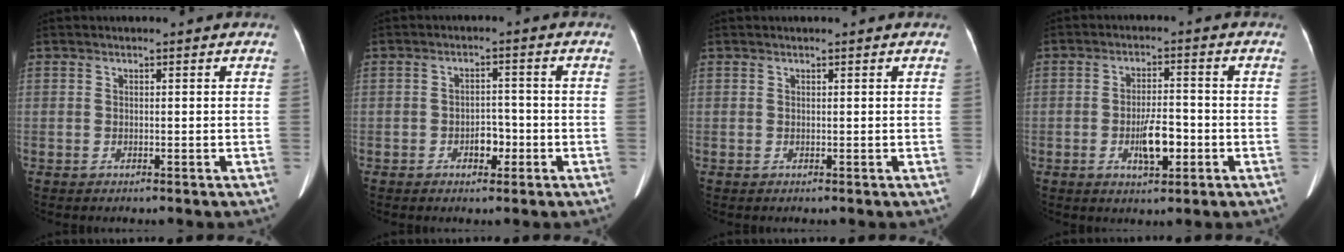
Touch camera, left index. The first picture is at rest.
{"total": 3.2, "force": [-1.7, 1.8, 2.1], "torque": [-0.031, 0.003, -0.025]}
{"total": 0.5, "force": [0.5, 0.0, 0.2], "torque": [-0.002, 0.009, 0.008]}
{"total": 5.6, "force": [-2.1, 1.8, 4.9], "torque": [-0.091, -0.003, -0.032]}